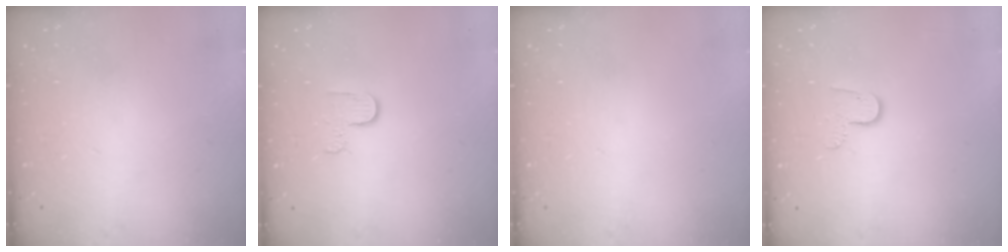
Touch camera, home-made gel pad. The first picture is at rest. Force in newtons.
{"total": 3.1, "press": 3.1, "slide": 0.4}
{"total": 0.0}
{"total": 5.8, "press": 5.8, "slide": 0.5}